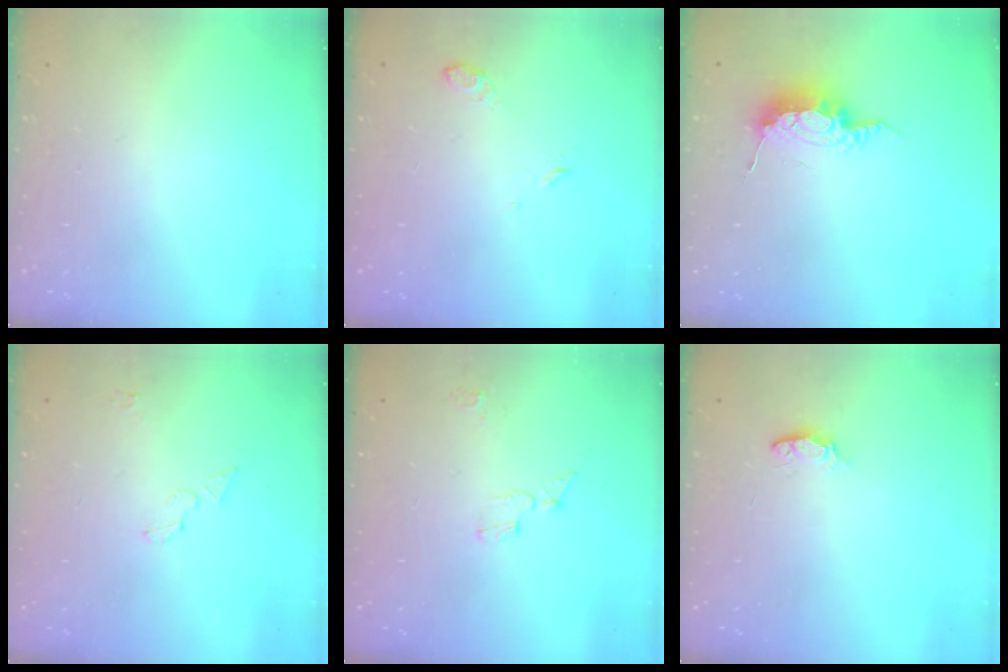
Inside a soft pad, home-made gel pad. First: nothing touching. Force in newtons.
{"total": 4.0, "press": 4.0, "slide": 0.6}
{"total": 8.7, "press": 8.6, "slide": 0.9}
{"total": 4.0, "press": 4.0, "slide": 0.1}
{"total": 4.4, "press": 4.4, "slide": 0.4}
{"total": 3.1, "press": 3.1, "slide": 0.4}